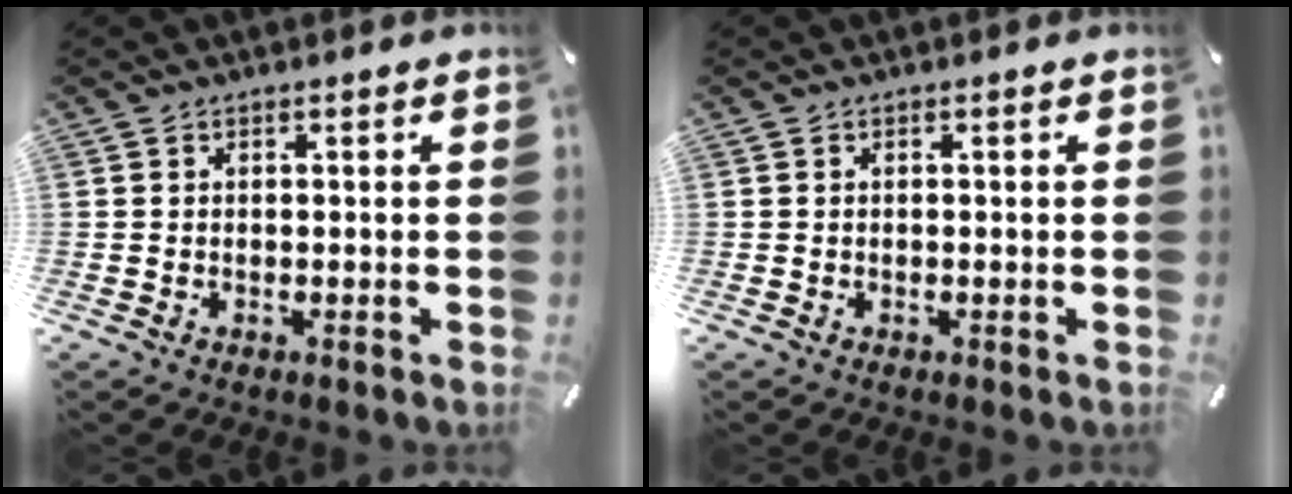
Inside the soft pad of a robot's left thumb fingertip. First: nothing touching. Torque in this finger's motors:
{"motor_torque": [0.00, 0.00, 0.00, 0.00, 0.00]}